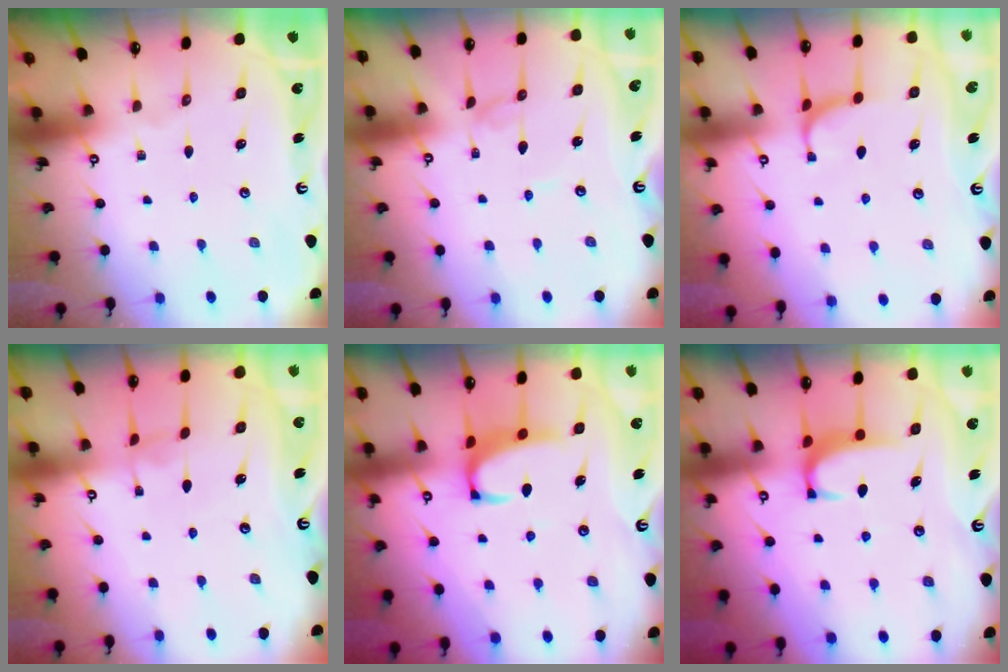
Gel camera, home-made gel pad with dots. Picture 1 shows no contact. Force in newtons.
{"total": 1.8, "press": 1.8, "slide": 0.1}
{"total": 2.1, "press": 2.0, "slide": 0.6}
{"total": 1.0, "press": 0.9, "slide": 0.5}
{"total": 2.4, "press": 2.3, "slide": 0.8}
{"total": 1.8, "press": 1.8, "slide": 0.4}